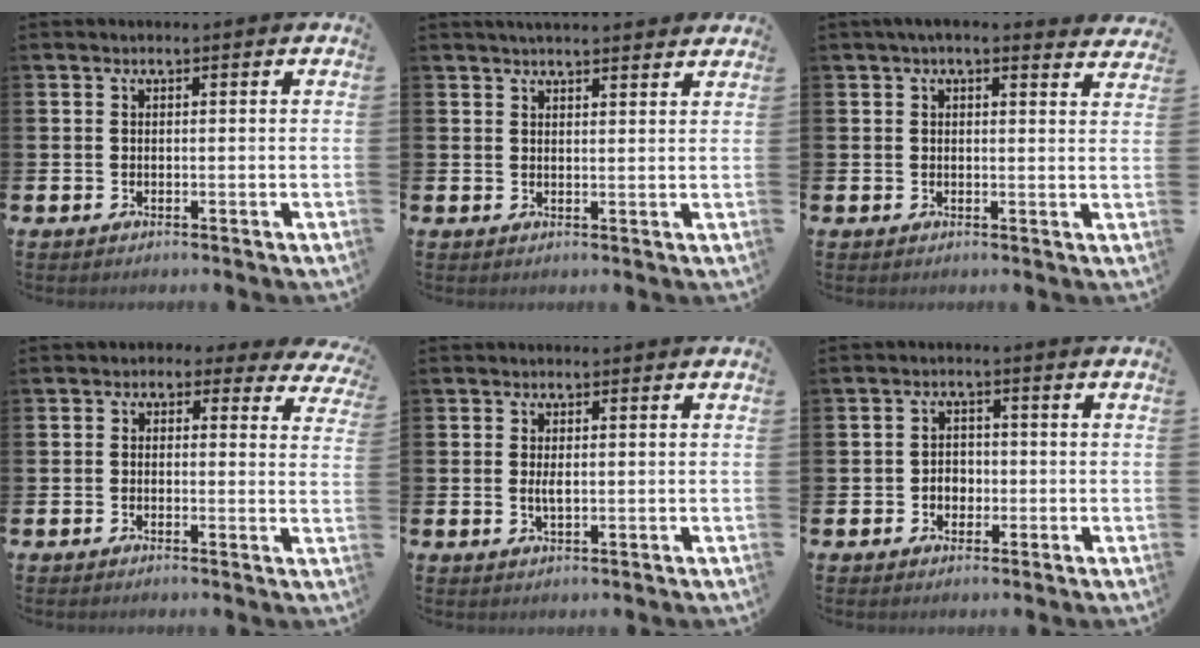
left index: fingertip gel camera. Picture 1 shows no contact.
{"total": 3.1, "force": [3.1, 0.1, 0.6], "torque": [-0.016, -0.011, 0.056]}
{"total": 2.8, "force": [2.7, 0.4, 0.9], "torque": [-0.023, -0.006, 0.048]}
{"total": 1.3, "force": [0.5, 1.2, 0.4], "torque": [-0.016, 0.000, 0.002]}
{"total": 1.6, "force": [0.2, 0.5, 1.5], "torque": [-0.025, 0.000, 0.001]}
{"total": 2.5, "force": [-0.6, 2.1, 1.2], "torque": [-0.016, 0.002, -0.017]}